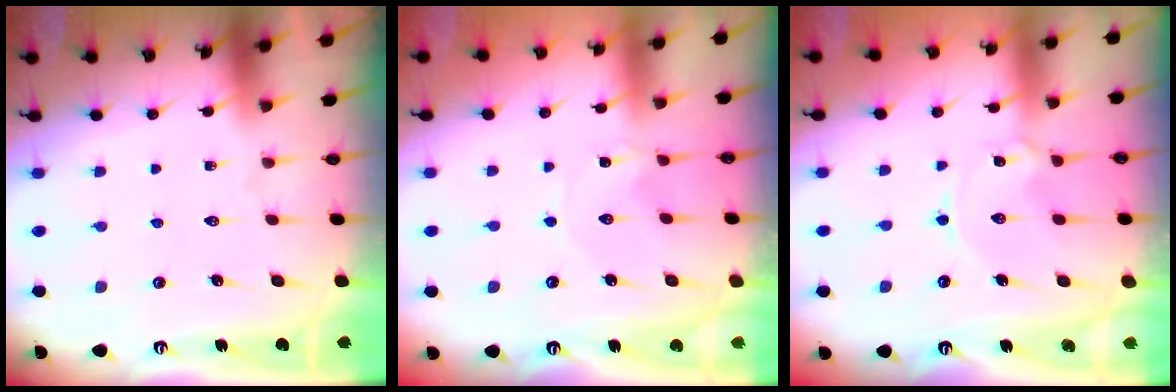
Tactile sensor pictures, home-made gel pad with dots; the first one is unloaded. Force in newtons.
{"total": 0.0}
{"total": 1.6, "press": 1.5, "slide": 0.2}